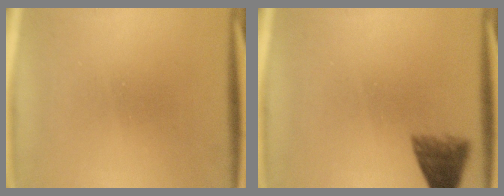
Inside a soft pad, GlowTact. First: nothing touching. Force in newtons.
{"total": 4.0}